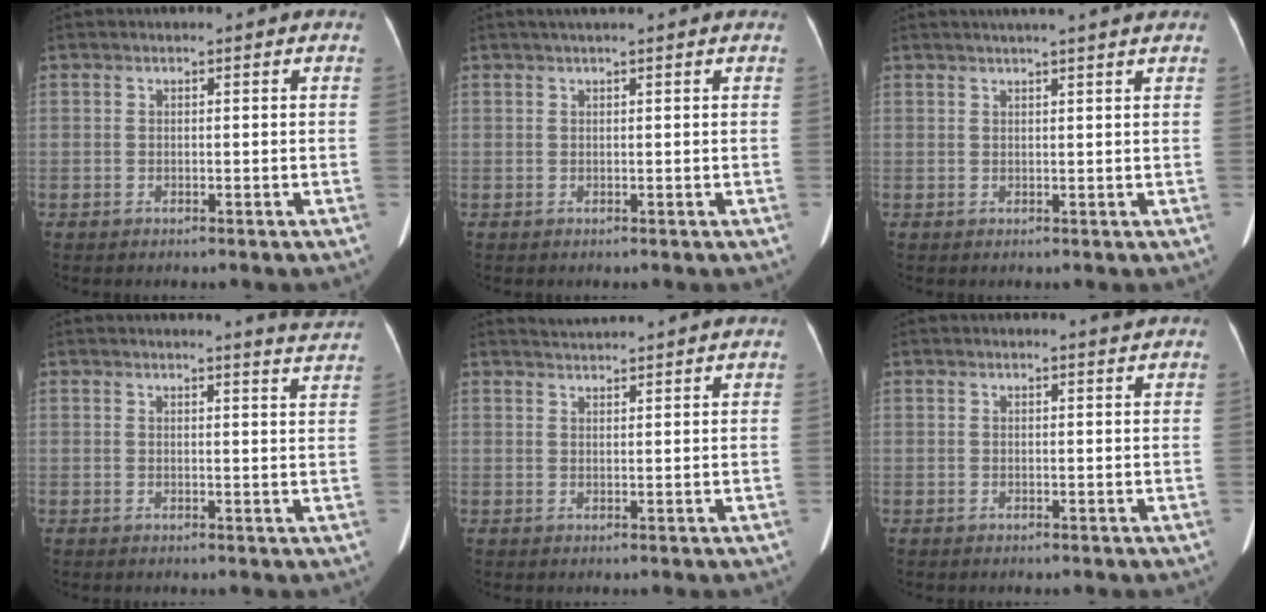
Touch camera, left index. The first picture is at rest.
{"total": 3.4, "force": [2.7, -0.1, 2.1], "torque": [-0.026, 0.032, 0.039]}
{"total": 6.0, "force": [5.1, -0.6, 3.1], "torque": [-0.044, 0.021, 0.062]}
{"total": 4.7, "force": [4.5, -1.0, 0.7], "torque": [-0.015, -0.029, 0.034]}
{"total": 3.2, "force": [3.1, -0.9, 0.2], "torque": [-0.006, 0.014, 0.053]}
{"total": 0.9, "force": [0.8, -0.3, 0.1], "torque": [-0.012, -0.011, 0.013]}